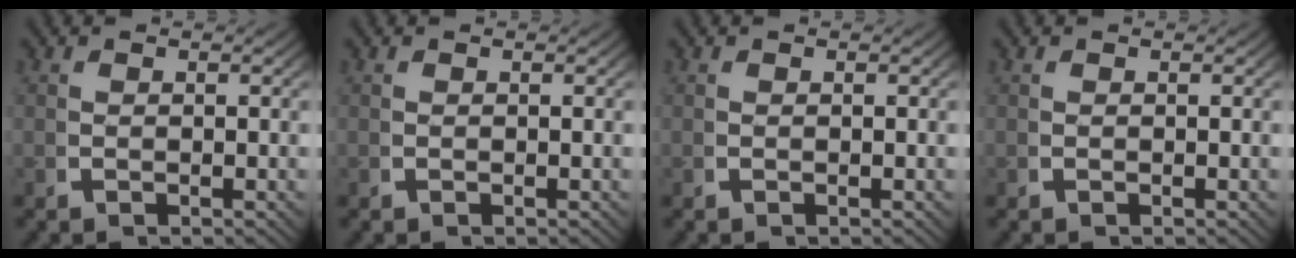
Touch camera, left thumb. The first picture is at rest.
{"total": 0.0}
{"total": 0.0}
{"total": 0.0}